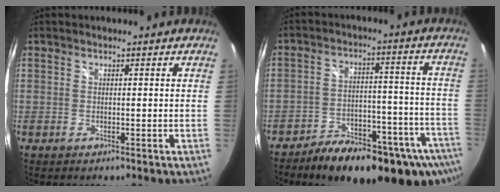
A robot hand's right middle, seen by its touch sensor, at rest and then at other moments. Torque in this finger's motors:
{"motor_torque": [1.07, -1.06, 0.25, 0.06]}